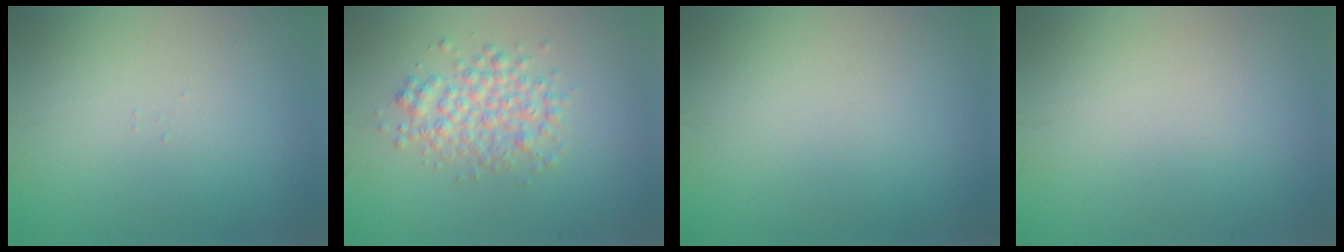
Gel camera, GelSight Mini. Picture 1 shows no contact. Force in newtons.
{"total": 3.2, "press": 3.2, "slide": 0.1}
{"total": 0.0}
{"total": 0.0}